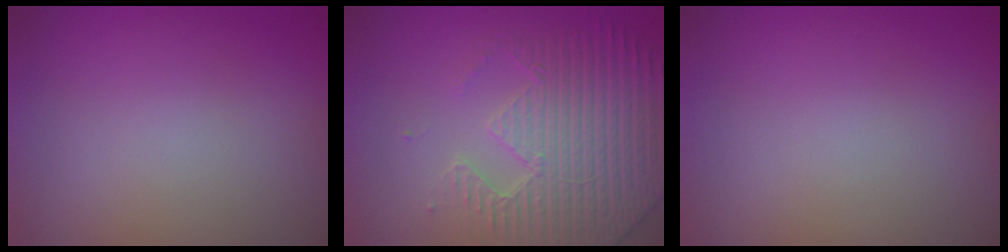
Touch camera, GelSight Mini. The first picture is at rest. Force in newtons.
{"total": 6.7, "press": 5.3, "slide": 4.2}
{"total": 0.0}